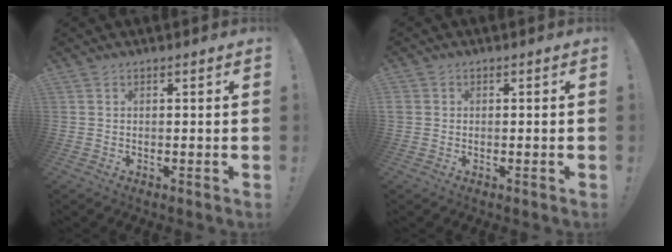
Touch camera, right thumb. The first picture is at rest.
{"total": 1.2, "force": [0.0, 1.0, 0.5], "torque": [-0.011, 0.004, 0.000]}